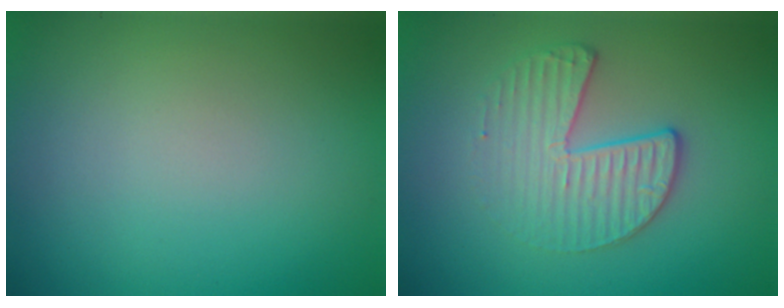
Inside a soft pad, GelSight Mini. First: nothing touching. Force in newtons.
{"total": 3.4, "press": 2.8, "slide": 1.8}